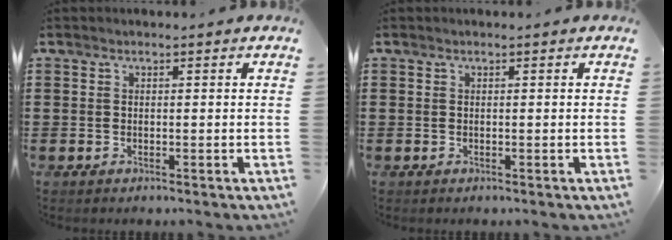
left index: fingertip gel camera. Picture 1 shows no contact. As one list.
[{"total": 0.0}]